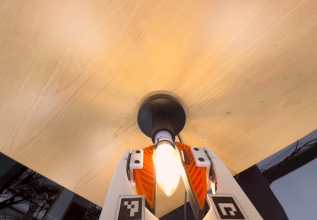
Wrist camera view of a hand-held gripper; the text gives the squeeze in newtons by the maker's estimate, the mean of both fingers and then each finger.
{"total": 24.4, "left": 19.8, "right": 29.0}